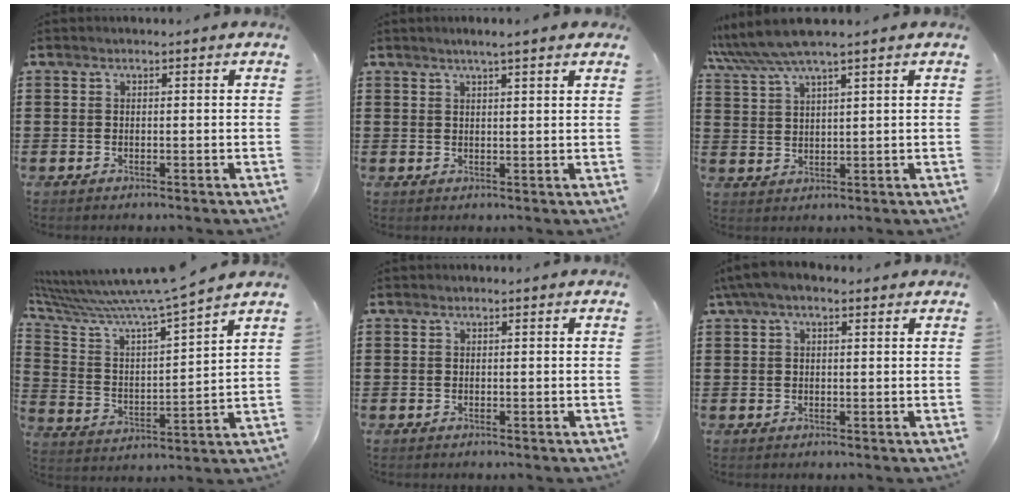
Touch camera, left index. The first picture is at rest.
{"total": 2.5, "force": [2.0, -0.1, 1.5], "torque": [-0.034, 0.002, 0.035]}
{"total": 6.0, "force": [4.7, 0.1, 3.6], "torque": [-0.082, -0.010, 0.083]}
{"total": 7.8, "force": [7.0, -0.4, 3.5], "torque": [-0.102, -0.057, 0.109]}
{"total": 0.0}
{"total": 3.3, "force": [1.4, 1.5, 2.6], "torque": [-0.055, 0.010, 0.025]}